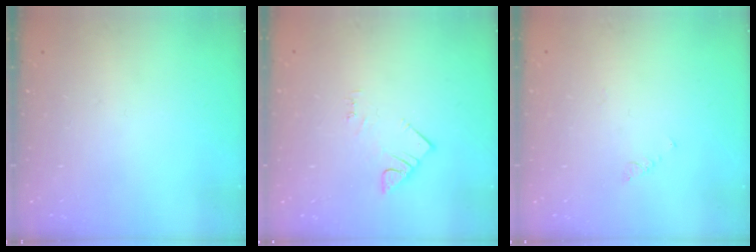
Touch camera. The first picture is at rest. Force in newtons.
{"total": 3.0, "press": 3.0, "slide": 0.3}
{"total": 1.0, "press": 0.9, "slide": 0.3}